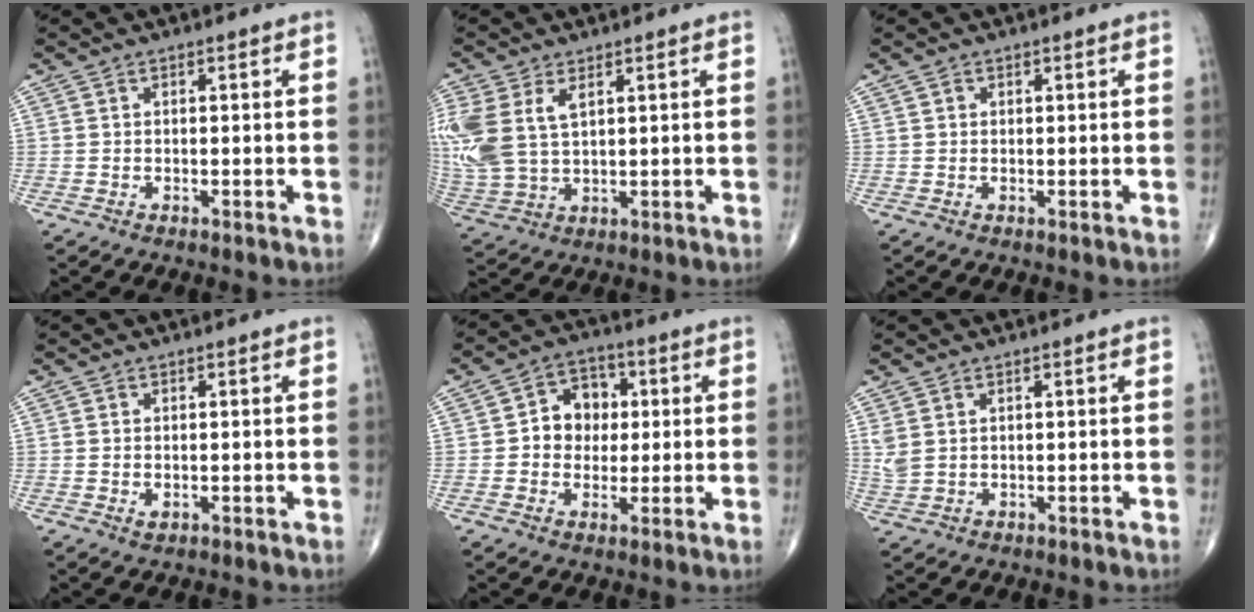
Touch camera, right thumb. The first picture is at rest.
{"total": 14.0, "force": [4.3, 8.5, 10.2], "torque": [-0.263, -0.004, 0.097]}
{"total": 0.7, "force": [0.4, 0.6, 0.2], "torque": [0.003, -0.001, 0.006]}
{"total": 1.2, "force": [-0.1, 0.8, 0.9], "torque": [-0.015, -0.003, 0.001]}
{"total": 8.3, "force": [0.9, 6.9, 4.5], "torque": [-0.027, 0.012, 0.006]}
{"total": 2.6, "force": [1.0, 1.6, 1.8], "torque": [-0.047, 0.003, 0.029]}